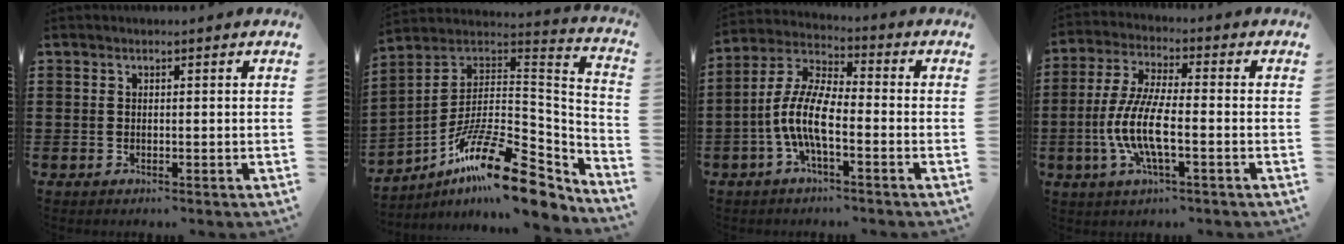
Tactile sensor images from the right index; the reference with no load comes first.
{"total": 17.6, "force": [-11.7, 4.5, 12.4], "torque": [-0.200, 0.027, -0.204]}
{"total": 8.5, "force": [-3.0, 2.7, 7.5], "torque": [-0.190, -0.013, -0.066]}
{"total": 8.8, "force": [-2.7, 2.1, 8.1], "torque": [-0.189, -0.016, -0.059]}